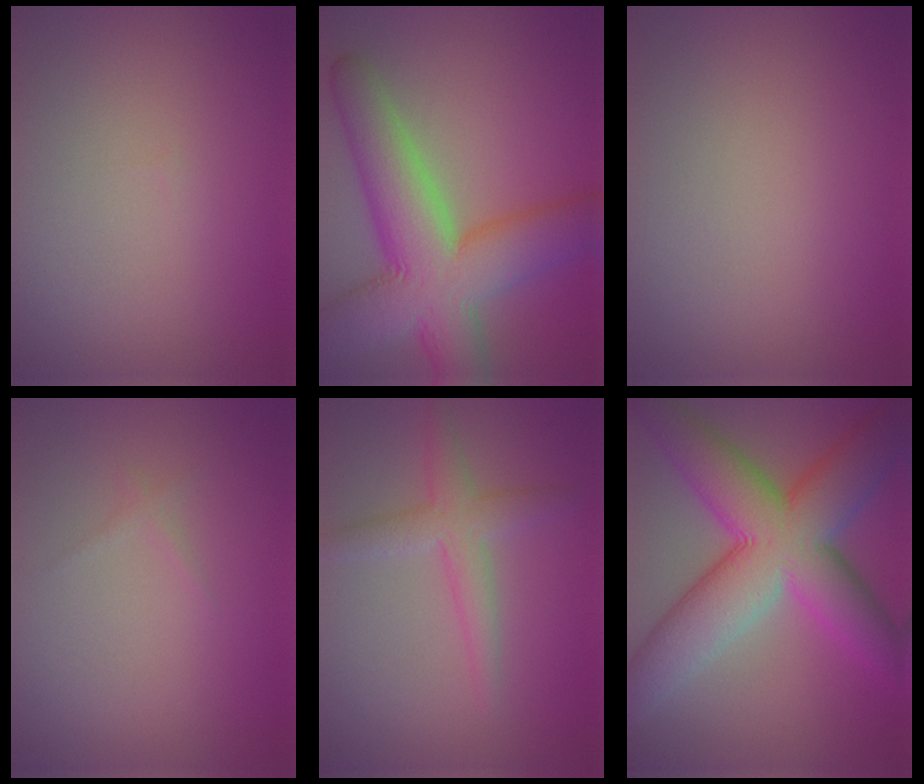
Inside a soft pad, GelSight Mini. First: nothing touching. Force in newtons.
{"total": 12.3, "press": 12.3, "slide": 0.5}
{"total": 0.0}
{"total": 0.6, "press": 0.6, "slide": 0.0}
{"total": 3.3, "press": 3.3, "slide": 0.1}
{"total": 13.6, "press": 13.6, "slide": 0.4}